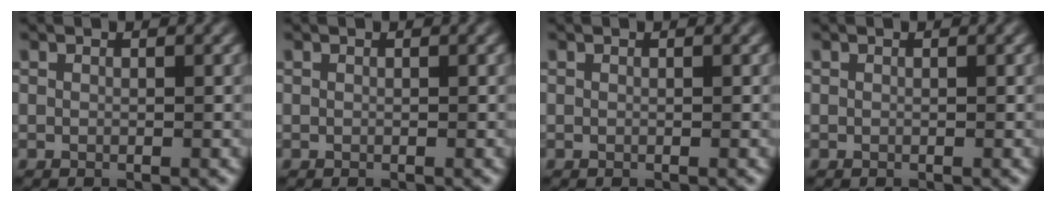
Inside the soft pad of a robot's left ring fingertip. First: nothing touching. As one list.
[{"total": 0.0}, {"total": 0.0}, {"total": 0.0}]